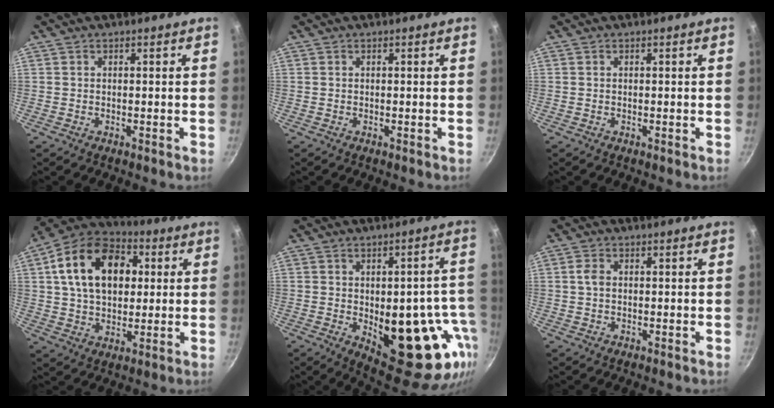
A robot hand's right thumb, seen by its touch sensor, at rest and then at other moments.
{"total": 0.0}
{"total": 0.0}
{"total": 19.2, "force": [4.4, 13.0, 13.3], "torque": [-0.193, 0.018, 0.060]}
{"total": 22.0, "force": [-5.2, 10.7, 18.5], "torque": [-0.168, 0.001, -0.048]}
{"total": 2.3, "force": [0.2, 1.6, 1.6], "torque": [-0.031, 0.003, 0.001]}